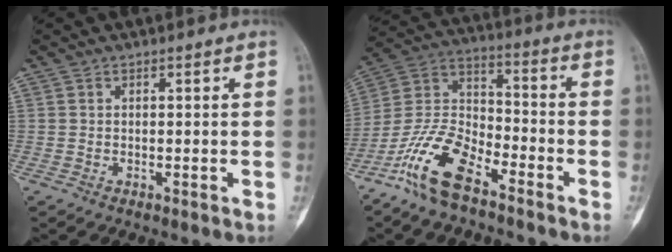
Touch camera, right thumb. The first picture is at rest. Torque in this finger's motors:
{"motor_torque": [0.29, 0.36, 1.47, -1.14, 0.07]}